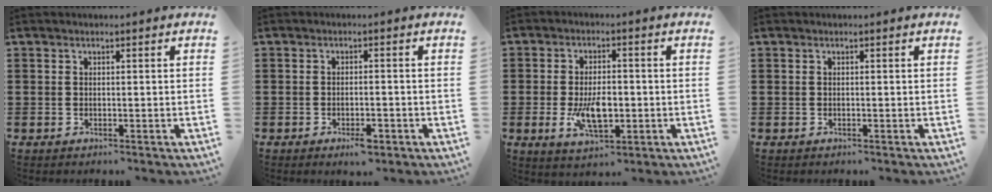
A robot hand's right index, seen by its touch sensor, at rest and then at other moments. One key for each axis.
{"total": 2.7, "fx": -1.4, "fy": 0.8, "fz": 2.2, "tx": -0.036, "ty": 0.001, "tz": -0.026}
{"total": 6.9, "fx": -1.4, "fy": 3.3, "fz": 5.9, "tx": -0.112, "ty": -0.005, "tz": -0.025}
{"total": 0.0}